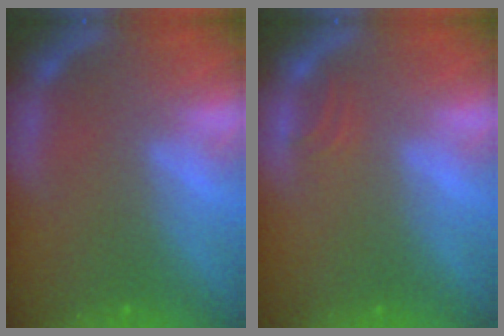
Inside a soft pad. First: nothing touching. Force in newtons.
{"total": 0.9}